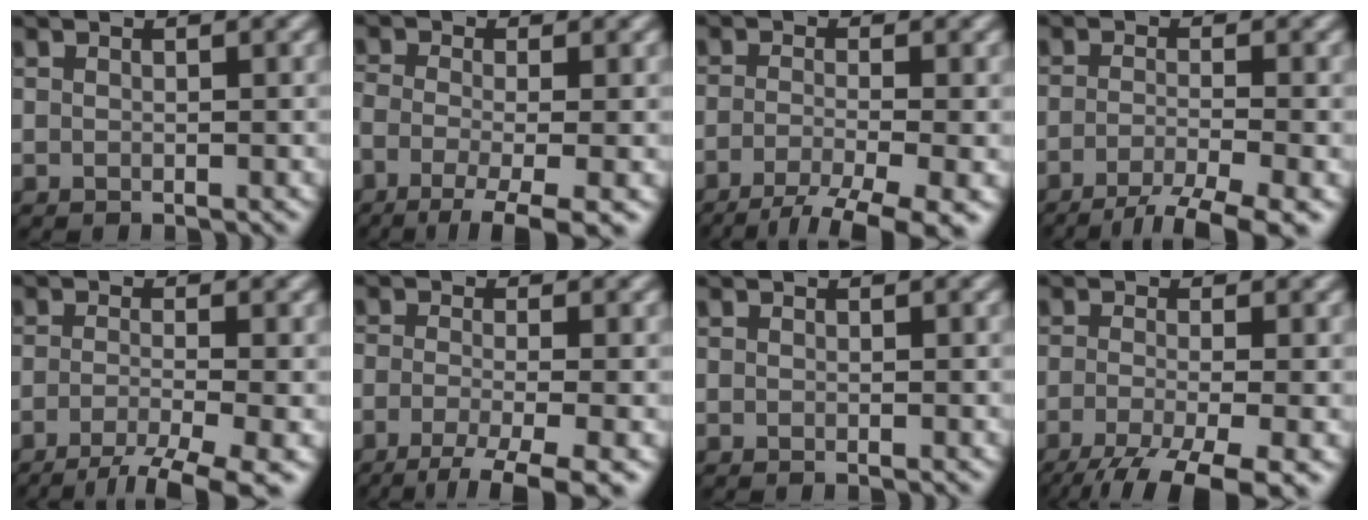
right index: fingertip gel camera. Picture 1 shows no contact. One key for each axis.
{"total": 5.9, "fx": -3.3, "fy": 1.6, "fz": 4.7, "tx": -0.085, "ty": -0.008, "tz": -0.064}
{"total": 7.3, "fx": -4.7, "fy": 1.6, "fz": 5.3, "tx": -0.083, "ty": -0.013, "tz": -0.085}
{"total": 6.0, "fx": -3.9, "fy": 1.1, "fz": 4.4, "tx": -0.064, "ty": -0.004, "tz": -0.074}
{"total": 6.7, "fx": -4.3, "fy": 1.3, "fz": 5.1, "tx": -0.076, "ty": -0.012, "tz": -0.078}
{"total": 6.4, "fx": -4.0, "fy": 1.5, "fz": 4.8, "tx": -0.078, "ty": -0.010, "tz": -0.075}
{"total": 0.0}
{"total": 9.3, "fx": -5.7, "fy": 2.7, "fz": 6.9, "tx": -0.114, "ty": -0.031, "tz": -0.092}